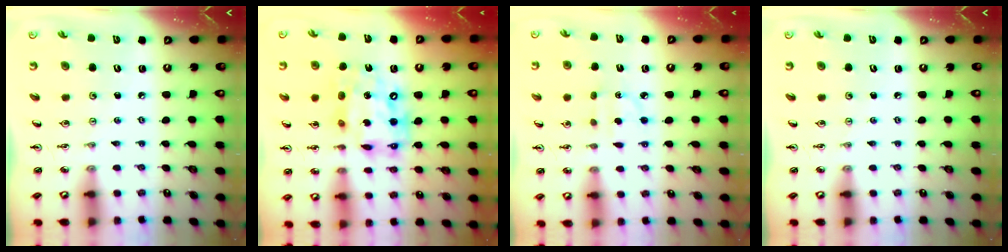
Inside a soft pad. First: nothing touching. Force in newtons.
{"total": 16.4, "press": 16.3, "slide": 1.6}
{"total": 3.7, "press": 3.7, "slide": 0.6}
{"total": 0.0}